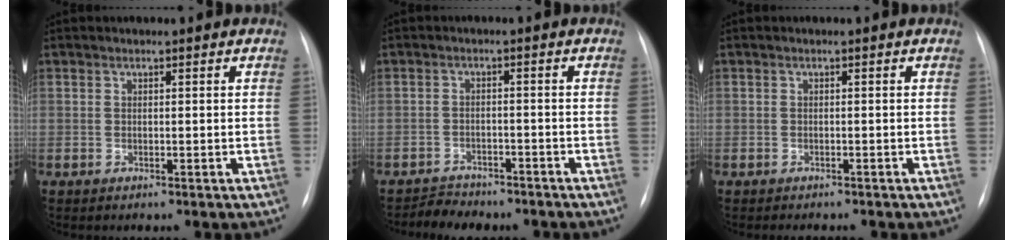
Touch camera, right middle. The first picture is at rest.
{"total": 4.4, "force": [-4.1, 1.5, 0.2], "torque": [-0.011, -0.005, -0.061]}
{"total": 2.3, "force": [-2.0, 0.9, 0.7], "torque": [-0.013, -0.005, -0.021]}